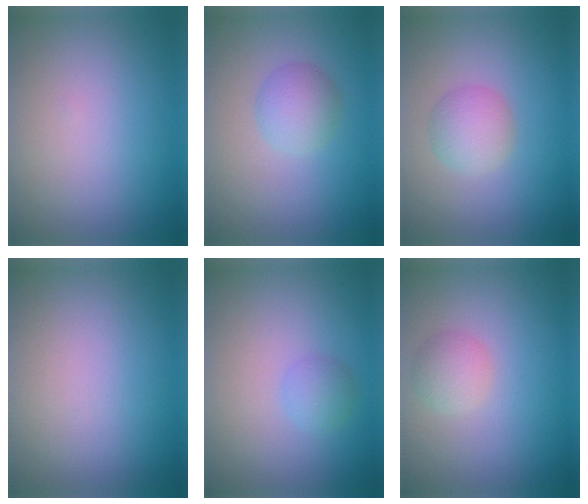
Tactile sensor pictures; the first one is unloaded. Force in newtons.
{"total": 2.6, "press": 2.6, "slide": 0.1}
{"total": 2.7, "press": 2.7, "slide": 0.1}
{"total": 0.0}
{"total": 1.3, "press": 1.3, "slide": 0.0}
{"total": 2.1, "press": 2.1, "slide": 0.1}